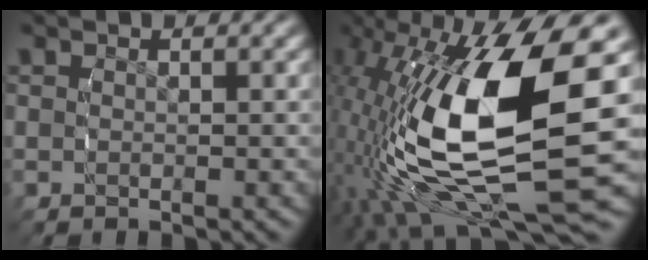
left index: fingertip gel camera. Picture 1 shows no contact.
{"total": 16.0, "force": [-2.1, 6.9, 14.3], "torque": [-0.266, -0.019, -0.008]}